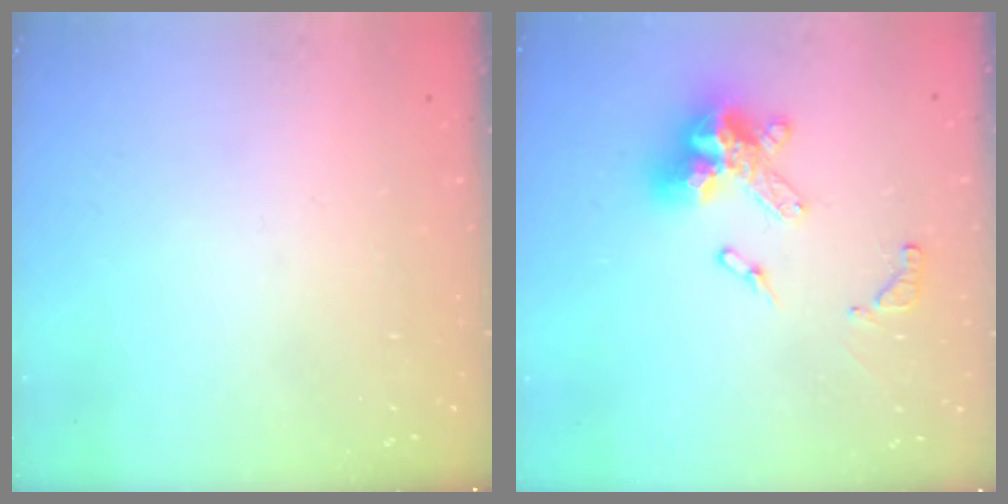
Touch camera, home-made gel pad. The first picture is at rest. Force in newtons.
{"total": 14.0, "press": 13.9, "slide": 1.7}